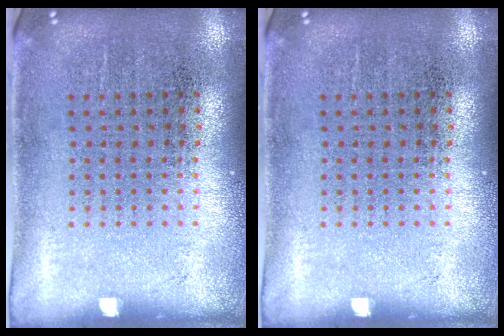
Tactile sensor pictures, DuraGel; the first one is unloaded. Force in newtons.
{"total": 0.0}